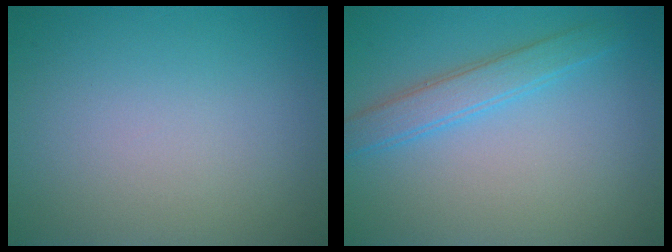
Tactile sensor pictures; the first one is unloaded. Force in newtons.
{"total": 2.8, "press": 2.8, "slide": 0.1}